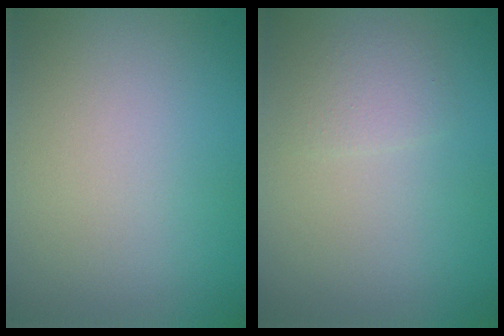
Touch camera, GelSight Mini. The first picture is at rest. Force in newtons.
{"total": 1.3, "press": 1.3, "slide": 0.0}